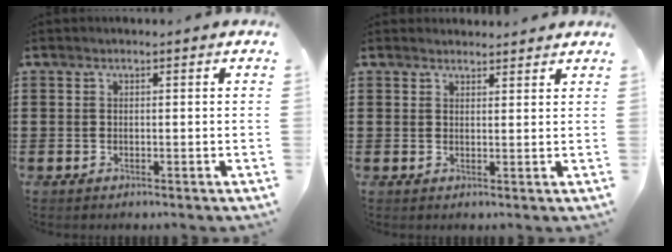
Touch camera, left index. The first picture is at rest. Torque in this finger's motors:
{"motor_torque": [0.86, -1.28, -0.02, 0.00]}